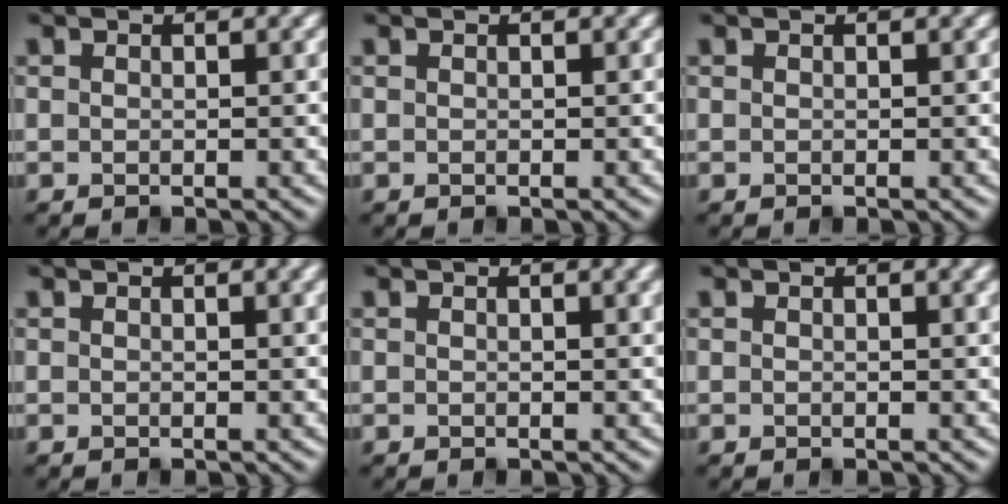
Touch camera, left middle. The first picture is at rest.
{"total": 0.0}
{"total": 0.0}
{"total": 2.6, "force": [1.4, 0.8, 2.1], "torque": [-0.024, 0.008, 0.021]}
{"total": 3.4, "force": [1.9, 1.1, 2.6], "torque": [-0.030, 0.012, 0.024]}
{"total": 2.3, "force": [1.3, 0.7, 1.8], "torque": [-0.019, 0.006, 0.019]}